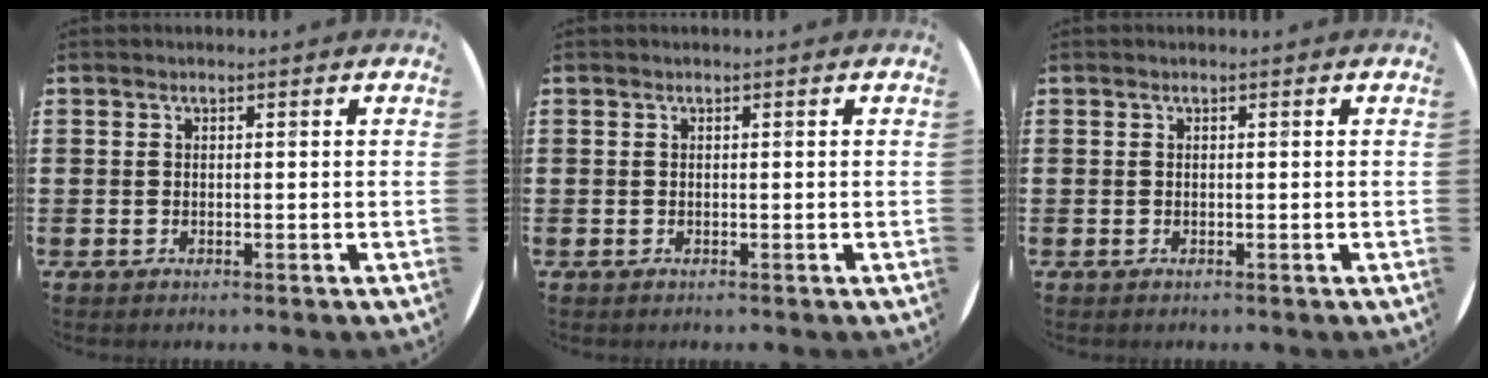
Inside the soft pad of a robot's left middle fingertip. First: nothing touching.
{"total": 0.0}
{"total": 0.0}